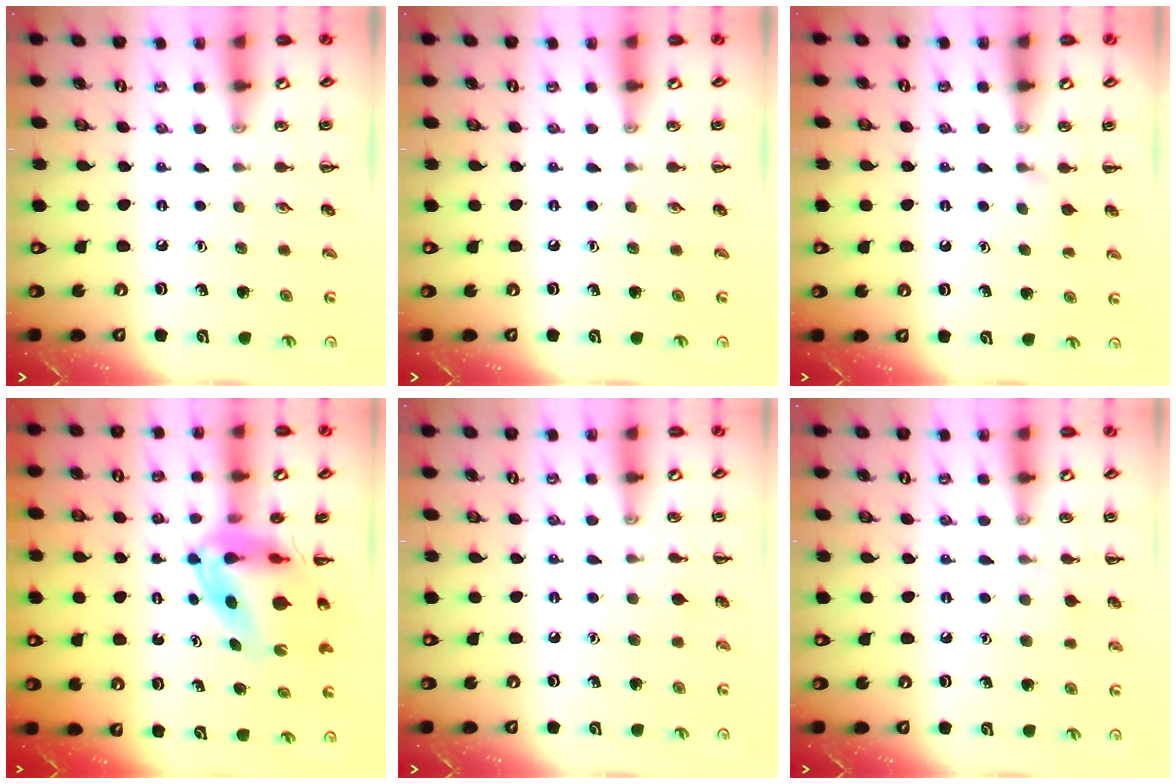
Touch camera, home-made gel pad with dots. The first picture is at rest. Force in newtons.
{"total": 0.0}
{"total": 1.9, "press": 1.7, "slide": 0.9}
{"total": 8.5, "press": 8.2, "slide": 2.4}
{"total": 3.4, "press": 3.2, "slide": 1.1}
{"total": 5.6, "press": 5.4, "slide": 1.7}